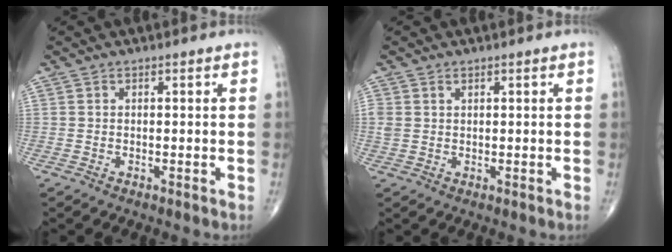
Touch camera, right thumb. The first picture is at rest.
{"total": 1.9, "force": [0.7, 1.4, 1.1], "torque": [-0.031, 0.004, 0.020]}